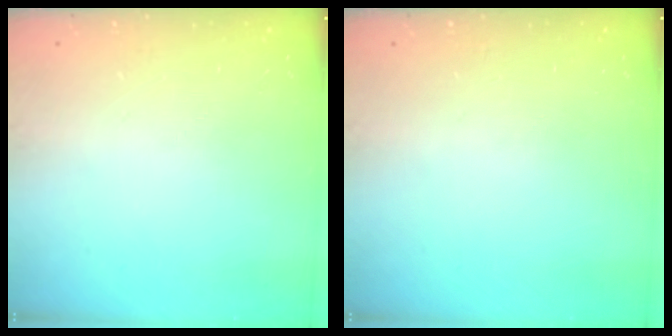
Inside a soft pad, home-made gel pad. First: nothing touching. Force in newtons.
{"total": 0.0}